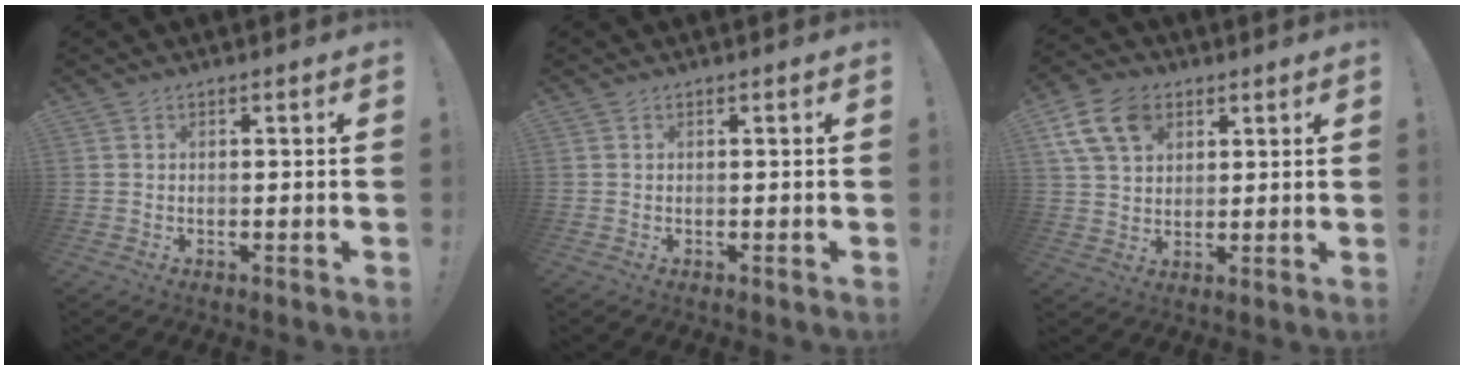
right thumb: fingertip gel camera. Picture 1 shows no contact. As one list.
[{"total": 0.0}, {"total": 12.7, "force": [5.9, 9.0, 6.8], "torque": [-0.126, -0.017, 0.118]}]